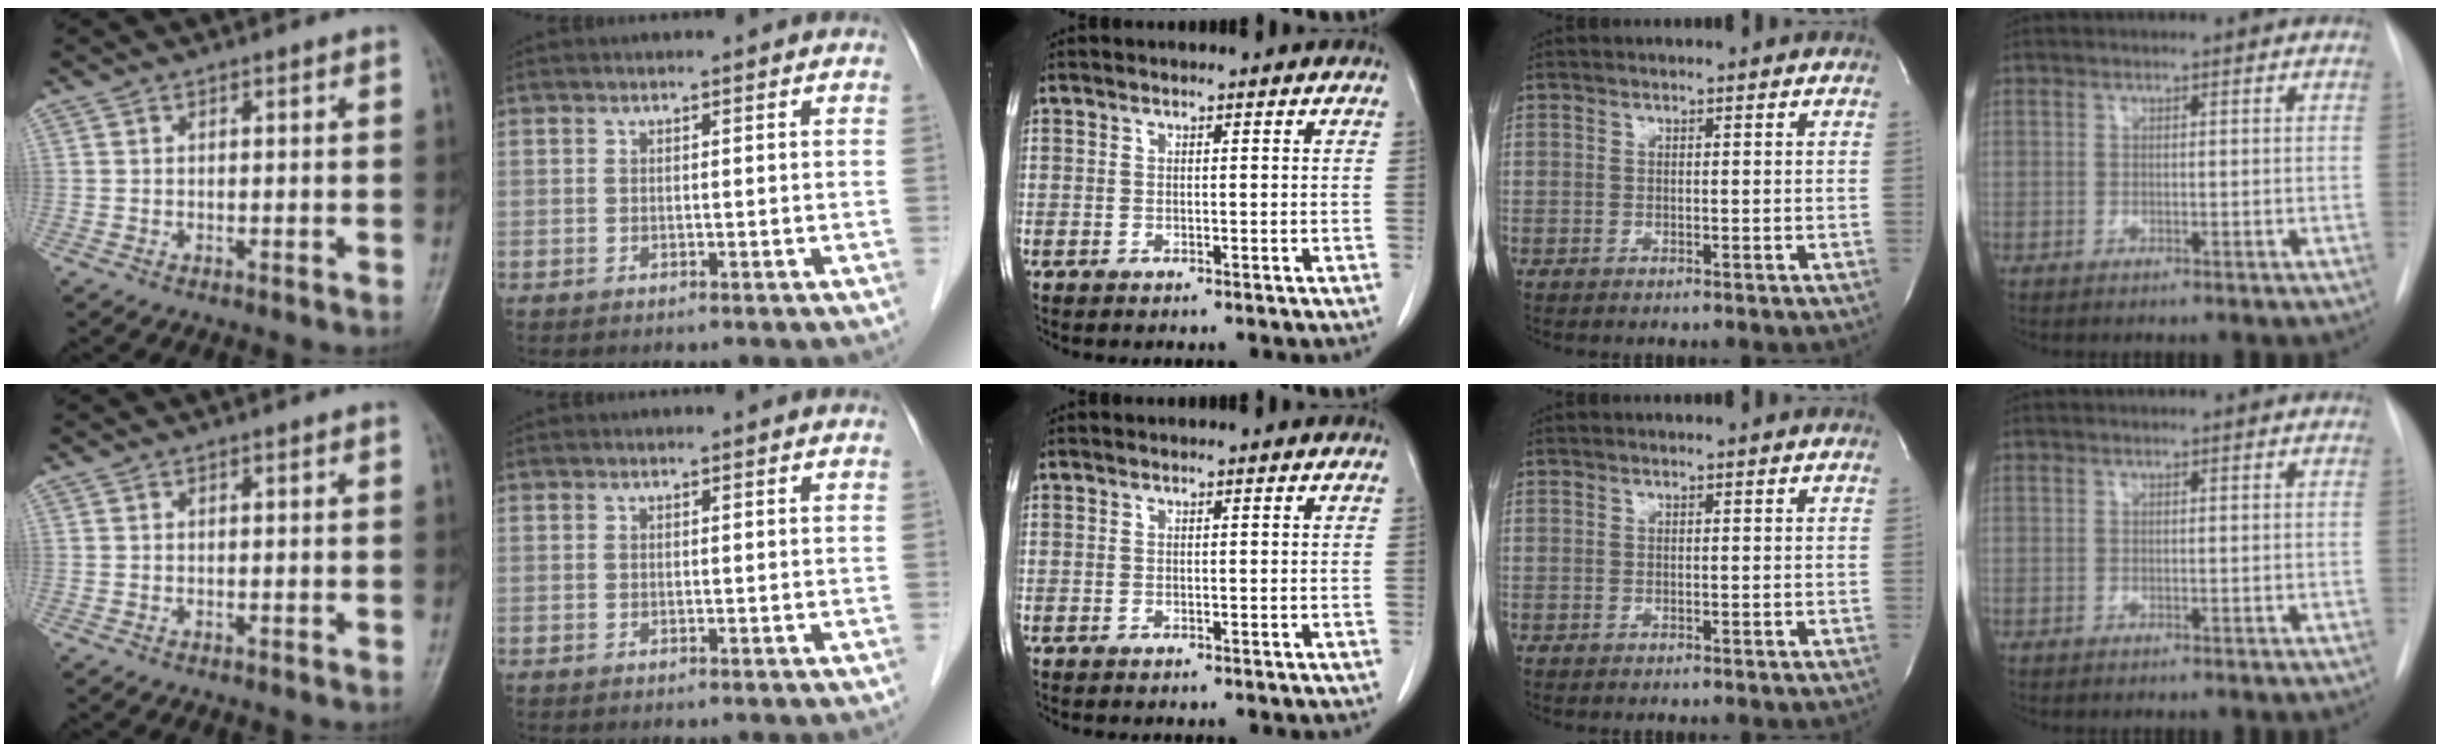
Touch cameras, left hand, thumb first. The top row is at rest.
{}